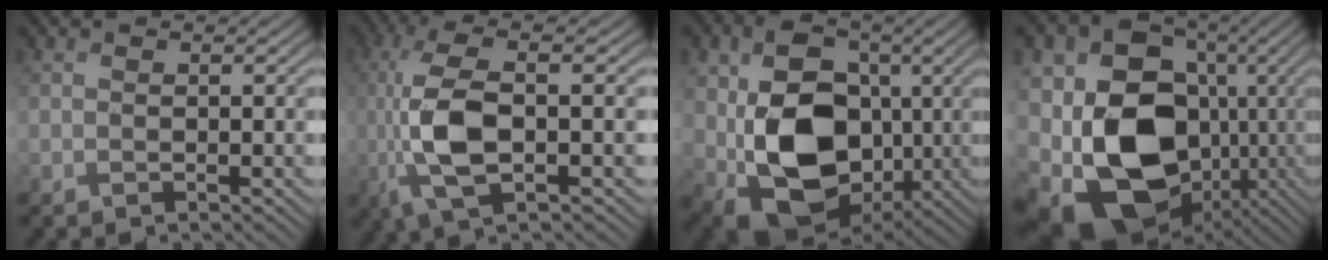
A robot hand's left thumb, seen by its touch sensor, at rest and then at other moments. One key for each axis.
{"total": 10.1, "fx": -0.9, "fy": 3.6, "fz": 9.5, "tx": -0.204, "ty": 0.002, "tz": -0.019}
{"total": 14.1, "fx": -0.7, "fy": 10.0, "fz": 10.0, "tx": -0.210, "ty": -0.016, "tz": -0.015}
{"total": 18.5, "fx": -3.2, "fy": 14.0, "fz": 11.7, "tx": -0.253, "ty": -0.027, "tz": -0.051}